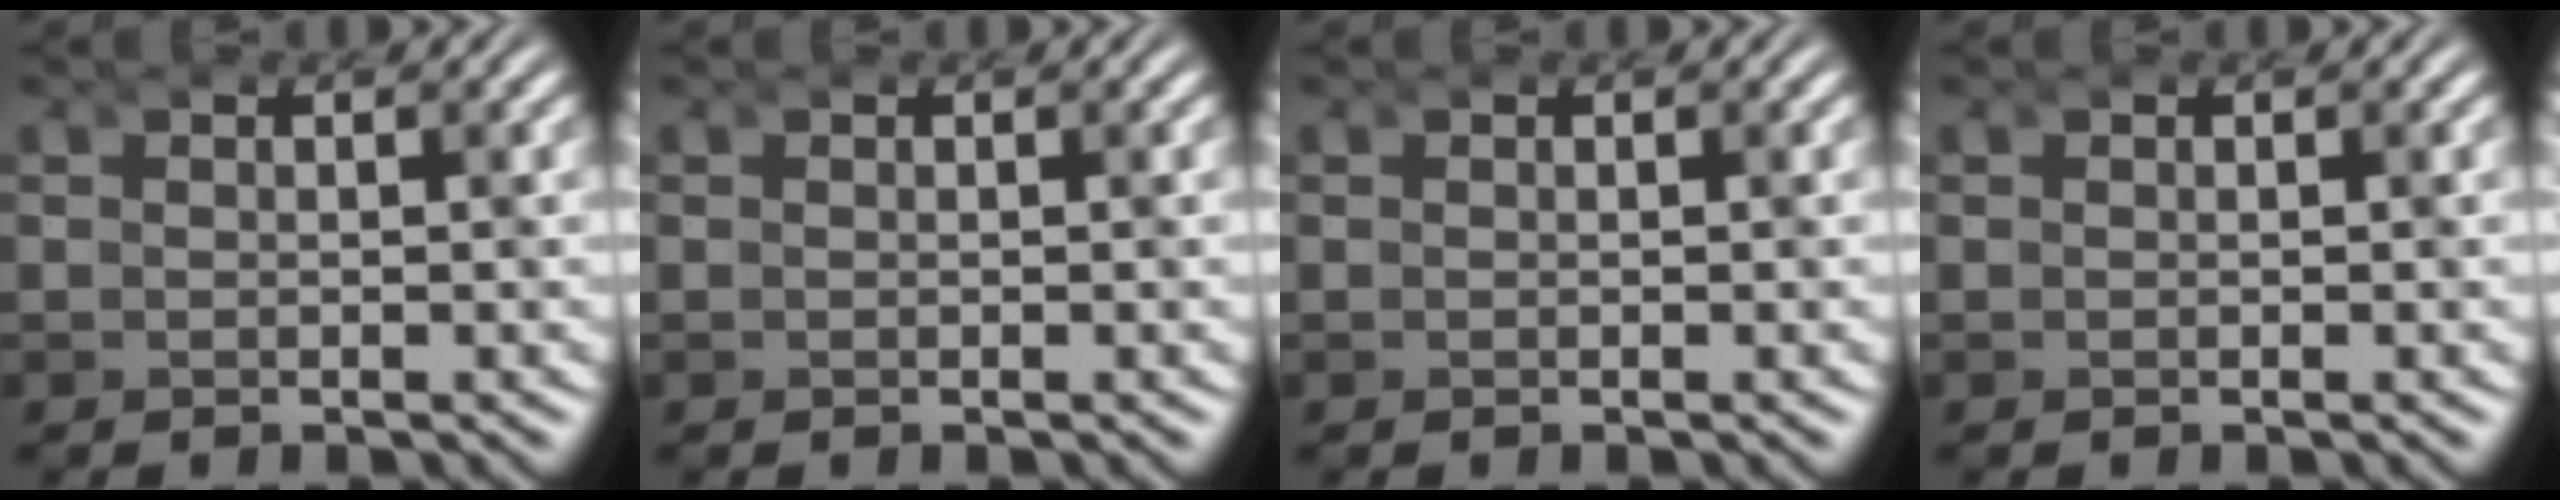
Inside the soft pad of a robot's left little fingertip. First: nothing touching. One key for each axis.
{"total": 0.0}
{"total": 0.0}
{"total": 0.0}